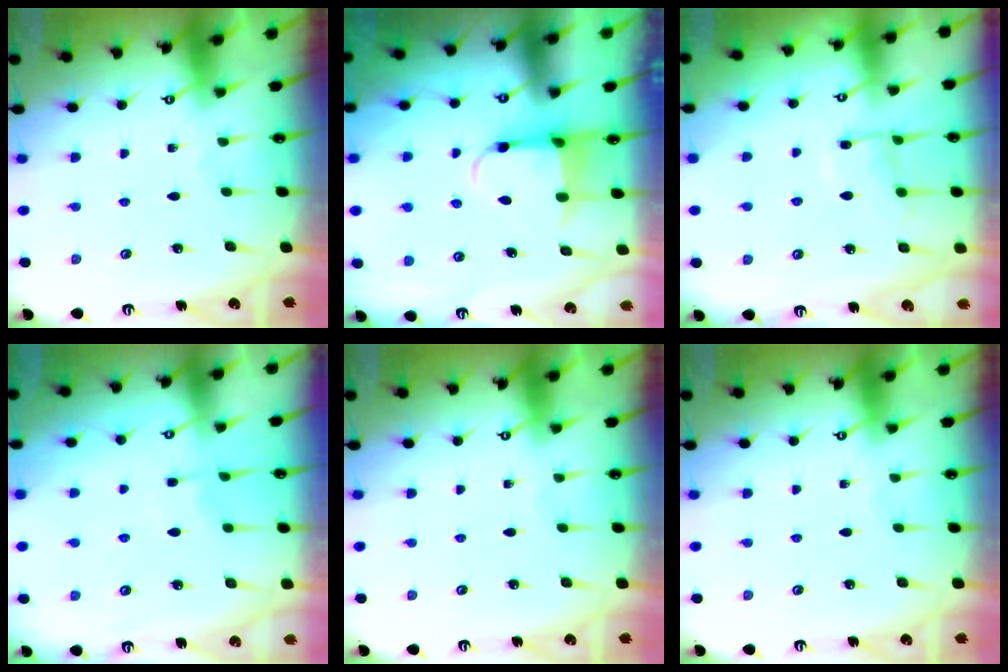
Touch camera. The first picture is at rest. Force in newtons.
{"total": 3.9, "press": 3.8, "slide": 0.7}
{"total": 9.7, "press": 9.7, "slide": 1.0}
{"total": 3.3, "press": 3.2, "slide": 0.6}
{"total": 0.0}
{"total": 0.0}